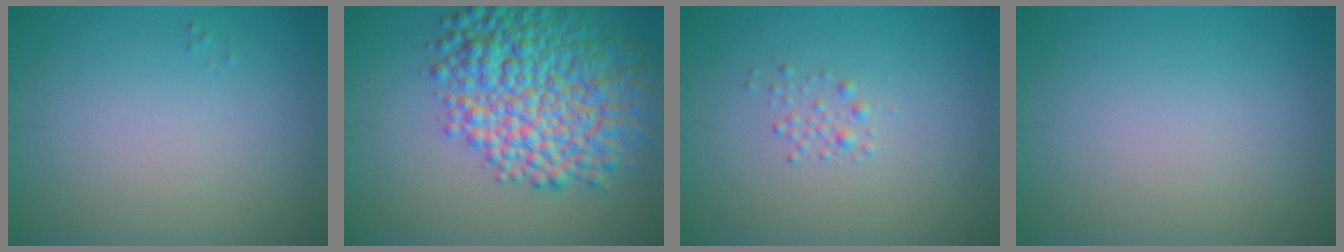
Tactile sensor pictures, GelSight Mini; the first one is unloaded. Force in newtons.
{"total": 10.5, "press": 10.5, "slide": 0.0}
{"total": 1.1, "press": 1.1, "slide": 0.1}
{"total": 0.0}